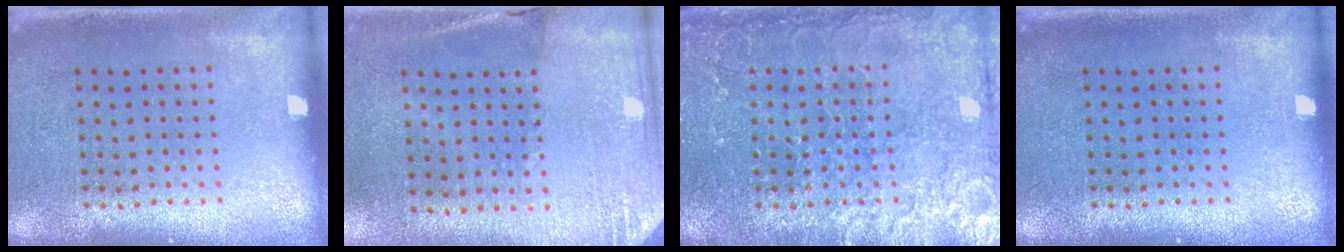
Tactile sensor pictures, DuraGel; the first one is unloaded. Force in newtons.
{"total": 2.7, "press": 2.4, "slide": 1.2}
{"total": 3.7, "press": 3.6, "slide": 0.5}
{"total": 0.0}